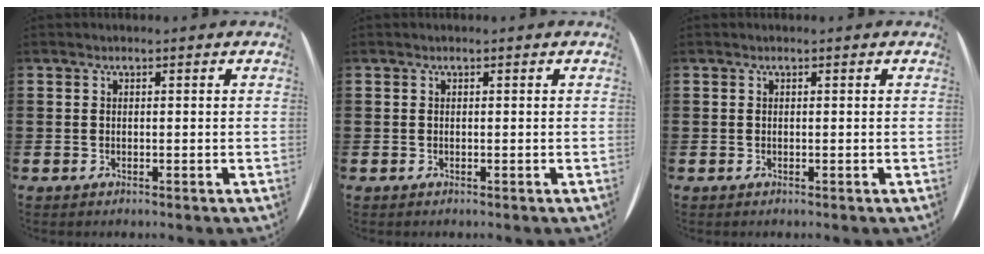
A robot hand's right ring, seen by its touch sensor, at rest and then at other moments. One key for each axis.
{"total": 0.0}
{"total": 0.0}